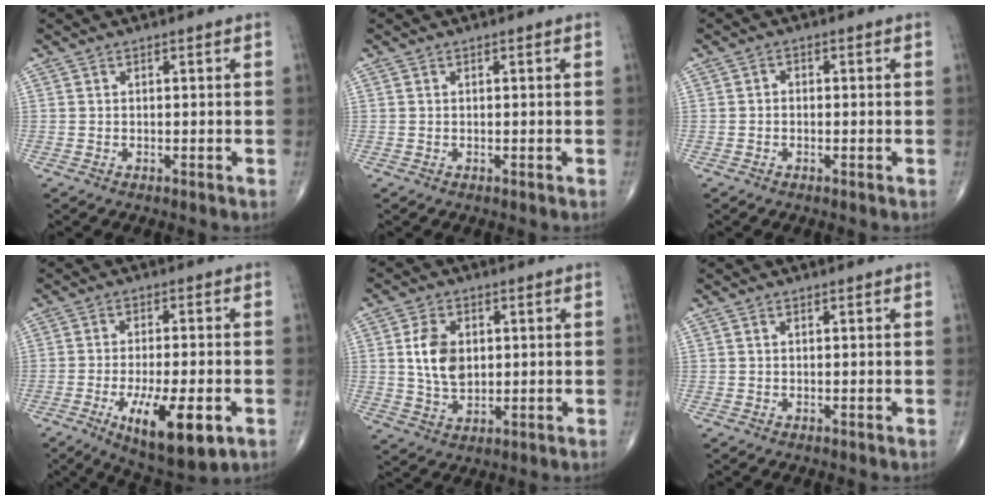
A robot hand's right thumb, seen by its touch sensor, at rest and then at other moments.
{"total": 0.0}
{"total": 1.1, "force": [-0.2, 0.9, 0.5], "torque": [-0.001, 0.004, -0.008]}
{"total": 13.6, "force": [-5.1, 4.3, 11.8], "torque": [-0.186, -0.008, -0.072]}
{"total": 8.6, "force": [1.5, 5.8, 6.2], "torque": [-0.102, -0.008, 0.032]}
{"total": 0.0}